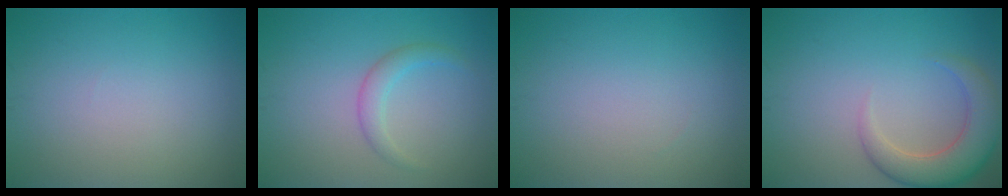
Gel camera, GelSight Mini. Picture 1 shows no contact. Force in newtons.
{"total": 1.8, "press": 1.8, "slide": 0.1}
{"total": 0.0}
{"total": 5.2, "press": 5.2, "slide": 0.5}